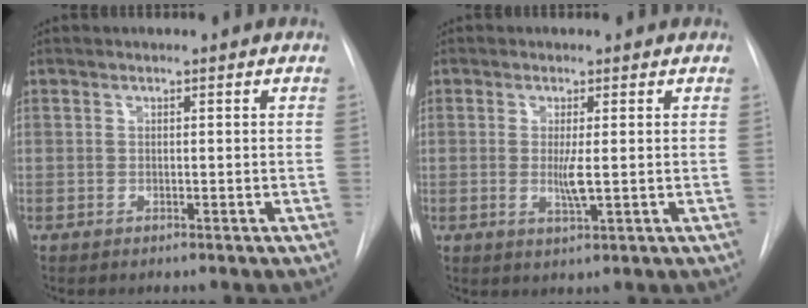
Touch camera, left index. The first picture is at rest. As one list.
[{"total": 3.0, "force": [0.0, 0.2, 3.0], "torque": [-0.061, -0.007, 0.001]}]